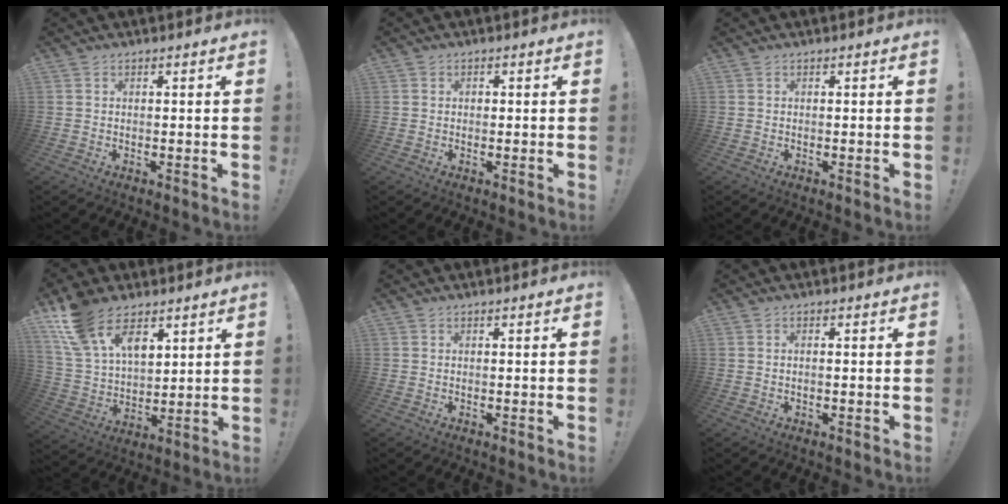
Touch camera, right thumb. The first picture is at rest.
{"total": 1.0, "force": [-0.1, 1.0, 0.1], "torque": [0.000, 0.003, -0.001]}
{"total": 0.0}
{"total": 17.2, "force": [10.4, 10.1, 9.3], "torque": [-0.182, -0.054, 0.196]}
{"total": 0.0}
{"total": 0.8, "force": [-0.3, 0.1, 0.7], "torque": [-0.018, 0.002, -0.005]}